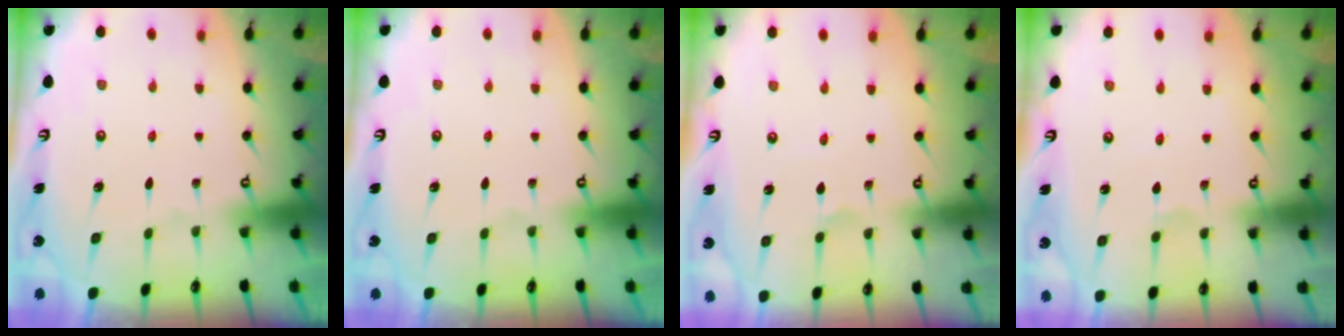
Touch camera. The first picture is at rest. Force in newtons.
{"total": 0.0}
{"total": 0.7, "press": 0.5, "slide": 0.4}
{"total": 0.7, "press": 0.7, "slide": 0.1}